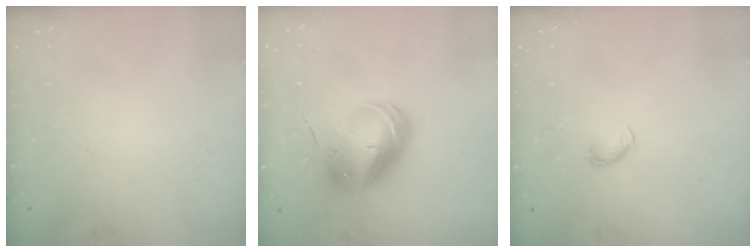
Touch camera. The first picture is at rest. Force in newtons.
{"total": 12.1, "press": 11.9, "slide": 2.2}
{"total": 2.7, "press": 2.7, "slide": 0.5}